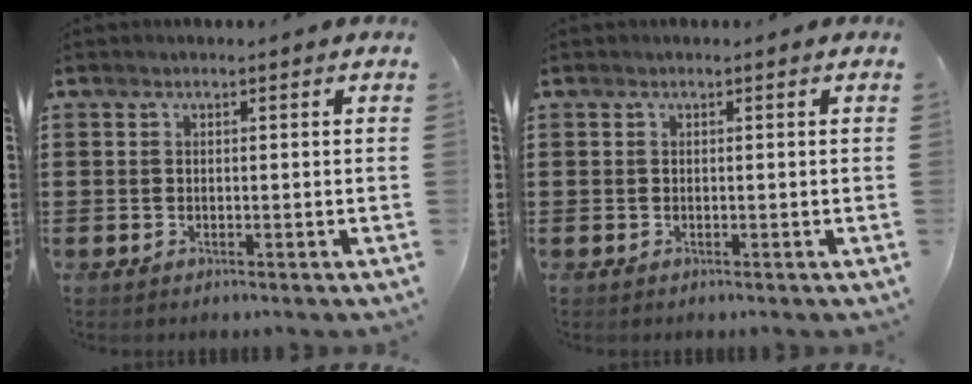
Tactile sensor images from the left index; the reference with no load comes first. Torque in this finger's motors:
{"motor_torque": [-0.04, -0.04, 0.00, 0.00]}